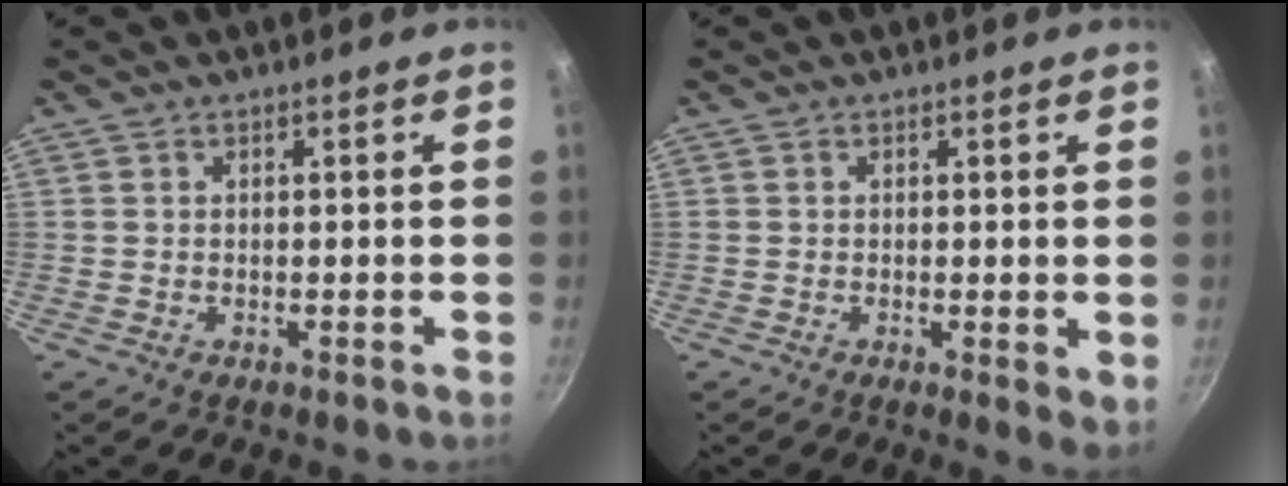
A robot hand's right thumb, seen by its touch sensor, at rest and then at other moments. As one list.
[{"total": 2.9, "force": [0.1, 1.1, 2.6], "torque": [-0.032, -0.009, 0.001]}]